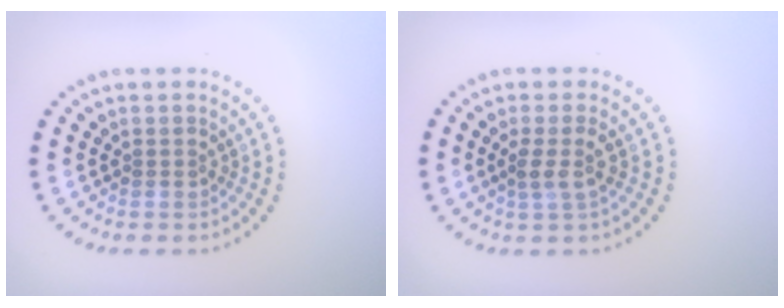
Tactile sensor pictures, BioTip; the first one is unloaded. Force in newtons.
{"total": 1.9, "press": 1.5, "slide": 1.2}